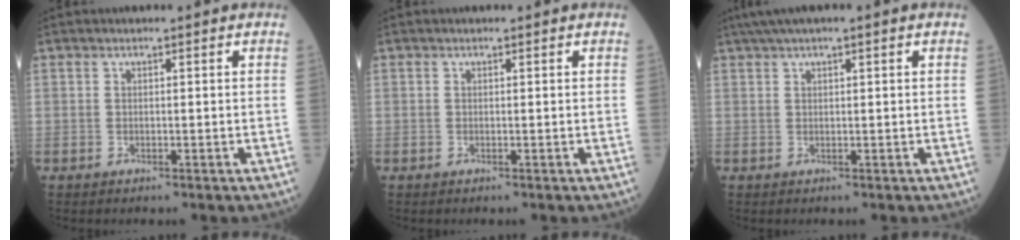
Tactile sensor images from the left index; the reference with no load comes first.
{"total": 0.0}
{"total": 4.2, "force": [2.6, 0.0, 3.2], "torque": [-0.063, 0.028, 0.048]}